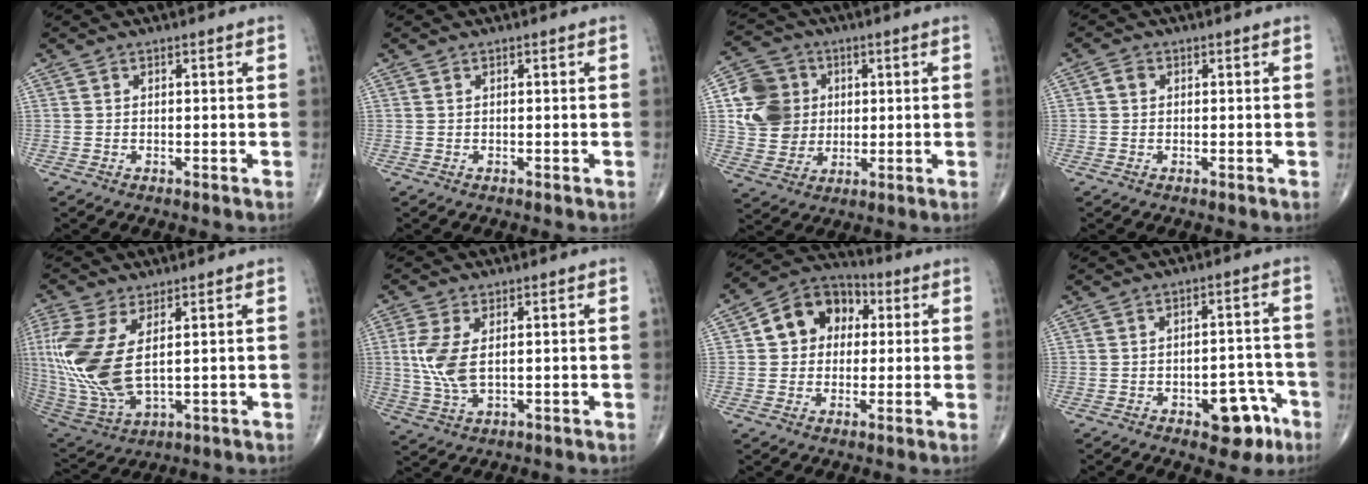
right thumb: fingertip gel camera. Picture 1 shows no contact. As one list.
[{"total": 0.0}, {"total": 11.9, "force": [1.7, 10.6, 5.1], "torque": [-0.072, 0.004, 0.033]}, {"total": 1.5, "force": [0.2, 1.3, 0.8], "torque": [-0.010, 0.004, 0.001]}, {"total": 16.5, "force": [2.9, 7.7, 14.3], "torque": [-0.340, -0.020, 0.073]}, {"total": 7.6, "force": [1.1, 3.7, 6.5], "torque": [-0.153, -0.007, 0.030]}, {"total": 11.5, "force": [2.2, 9.3, 6.3], "torque": [-0.065, 0.019, 0.024]}, {"total": 8.3, "force": [-4.1, 4.5, 5.8], "torque": [-0.041, 0.039, -0.045]}]